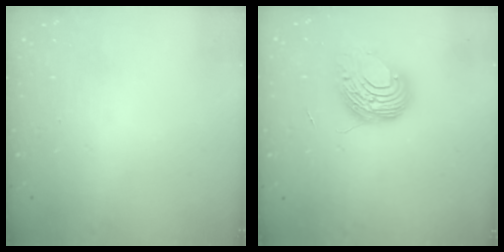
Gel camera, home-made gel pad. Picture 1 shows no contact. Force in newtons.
{"total": 9.0, "press": 9.0, "slide": 0.9}